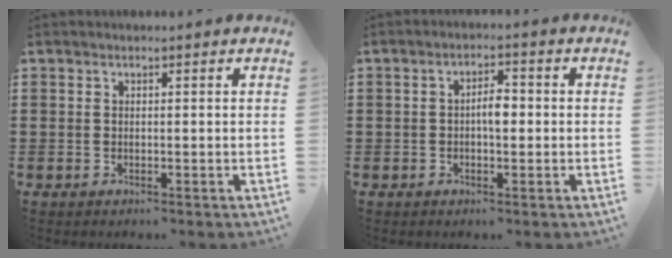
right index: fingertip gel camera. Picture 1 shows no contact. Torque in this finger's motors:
{"motor_torque": [0.94, -0.42, 0.11, 0.11]}